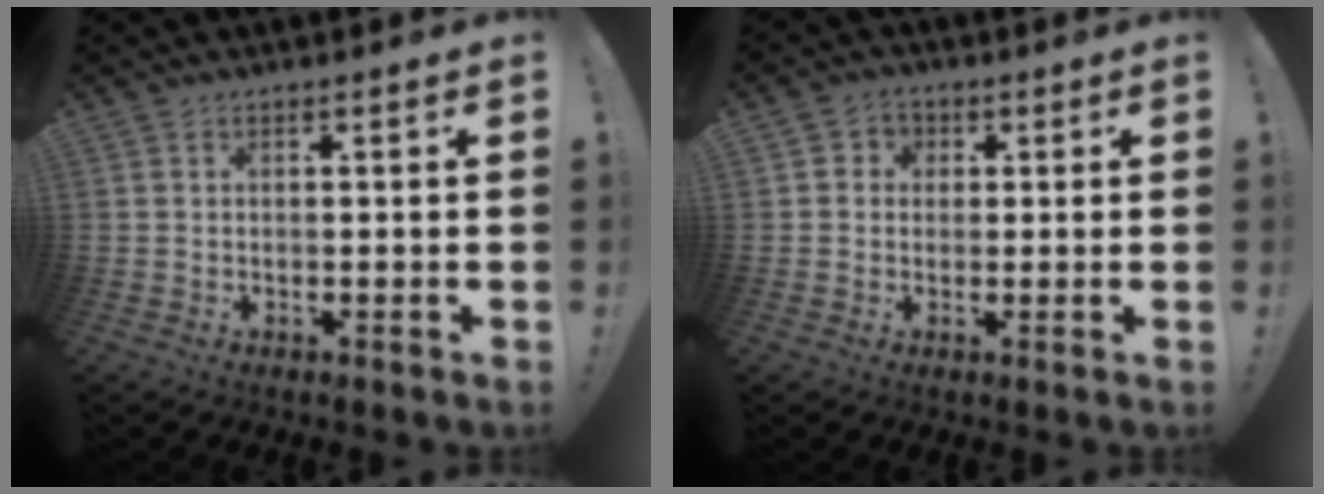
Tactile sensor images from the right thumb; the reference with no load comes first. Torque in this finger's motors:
{"motor_torque": [-0.13, 0.03, -0.33, 0.10, -0.01]}